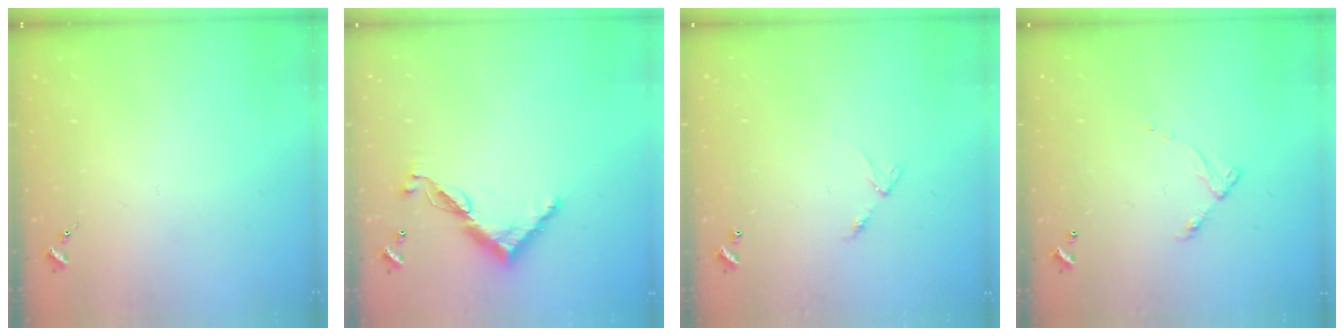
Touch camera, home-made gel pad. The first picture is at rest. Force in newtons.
{"total": 11.0, "press": 11.0, "slide": 0.4}
{"total": 4.7, "press": 4.7, "slide": 0.4}
{"total": 6.1, "press": 6.1, "slide": 0.5}